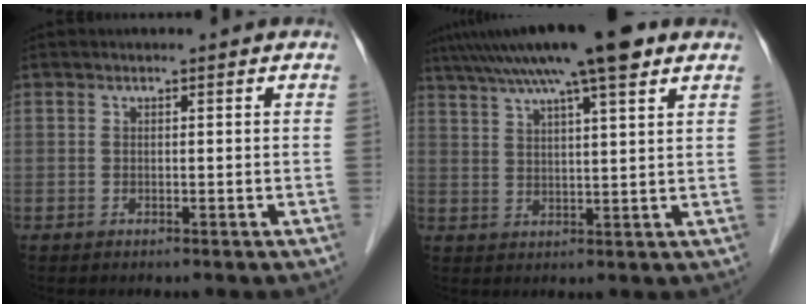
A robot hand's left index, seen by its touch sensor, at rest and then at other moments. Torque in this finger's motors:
{"motor_torque": [0.61, -0.77, 1.05, 0.21]}